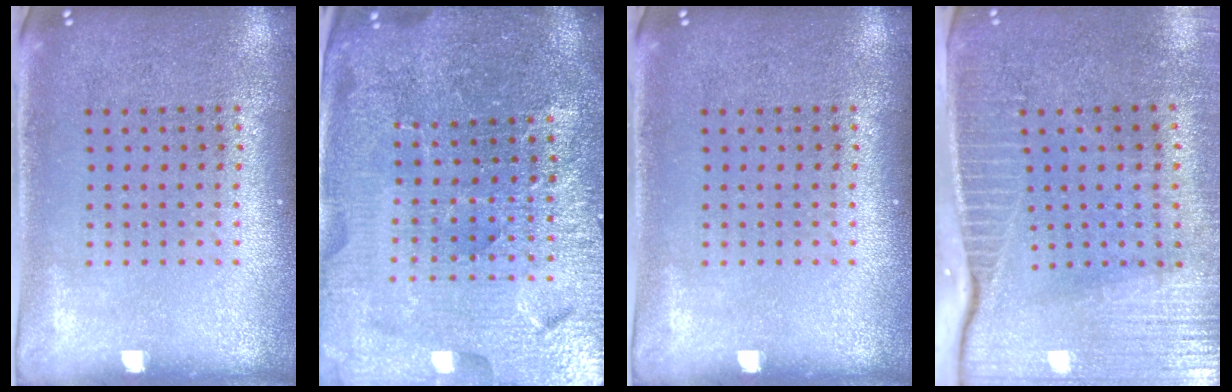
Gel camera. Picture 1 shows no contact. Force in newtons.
{"total": 5.6, "press": 5.1, "slide": 2.4}
{"total": 0.0}
{"total": 3.8, "press": 3.4, "slide": 1.7}